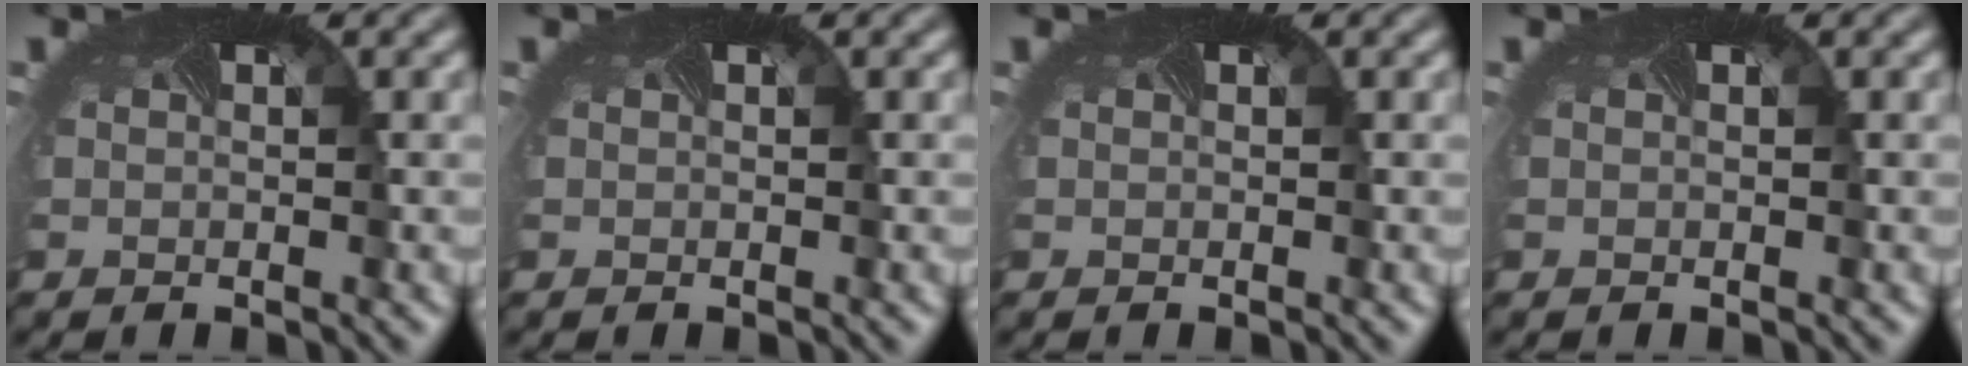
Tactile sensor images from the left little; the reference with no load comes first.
{"total": 0.0}
{"total": 0.0}
{"total": 0.0}